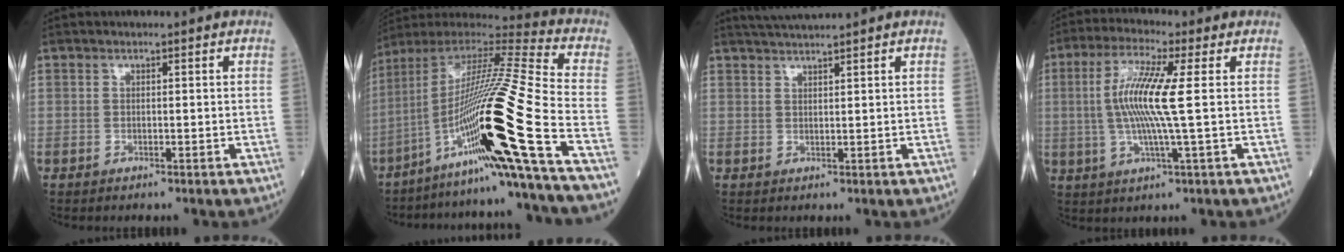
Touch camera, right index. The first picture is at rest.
{"total": 24.5, "force": [-10.7, -2.2, 21.9], "torque": [-0.393, -0.020, -0.192]}
{"total": 3.2, "force": [3.0, -1.0, 0.7], "torque": [-0.013, 0.012, 0.063]}
{"total": 9.9, "force": [0.8, -0.2, 9.8], "torque": [-0.210, 0.005, 0.014]}